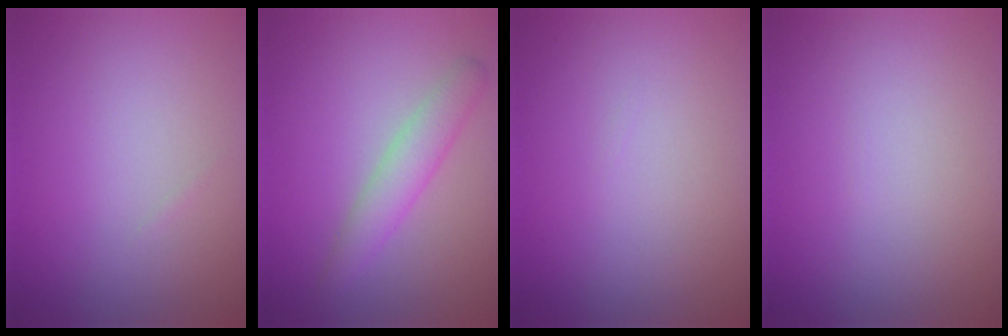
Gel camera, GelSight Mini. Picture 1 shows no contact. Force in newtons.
{"total": 2.7, "press": 2.7, "slide": 0.0}
{"total": 0.0}
{"total": 0.0}